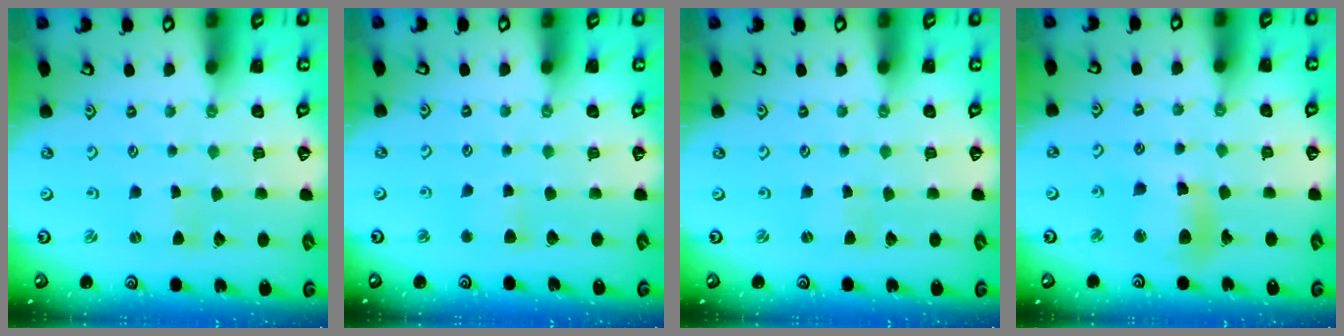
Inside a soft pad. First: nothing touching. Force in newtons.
{"total": 3.5, "press": 3.5, "slide": 0.4}
{"total": 0.7, "press": 0.7, "slide": 0.2}
{"total": 11.6, "press": 11.4, "slide": 2.2}